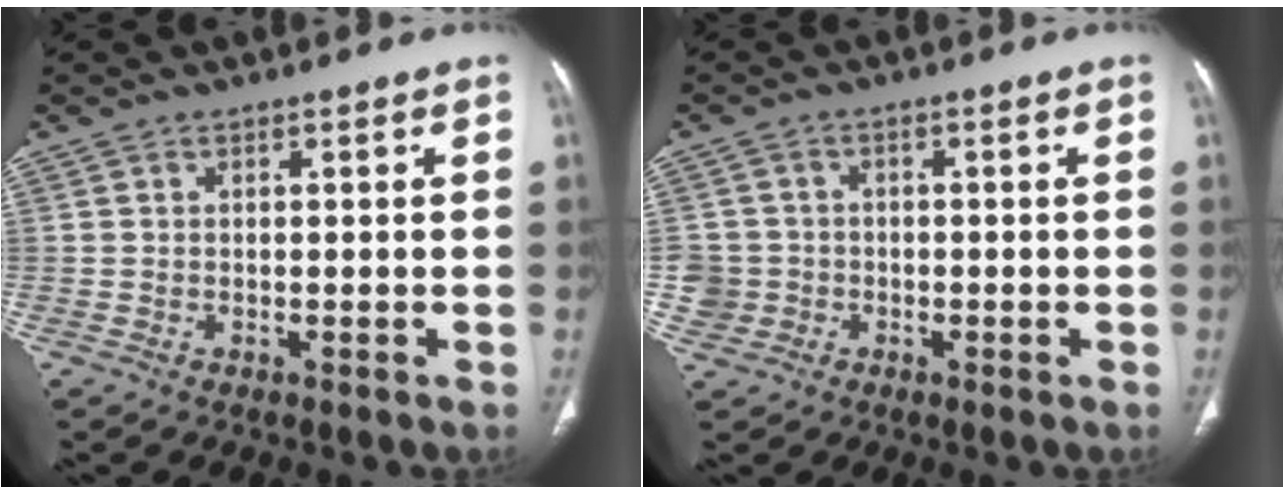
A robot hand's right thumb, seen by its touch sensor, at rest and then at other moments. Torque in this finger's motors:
{"motor_torque": [-0.04, -0.13, -0.03, 0.46, -0.01]}